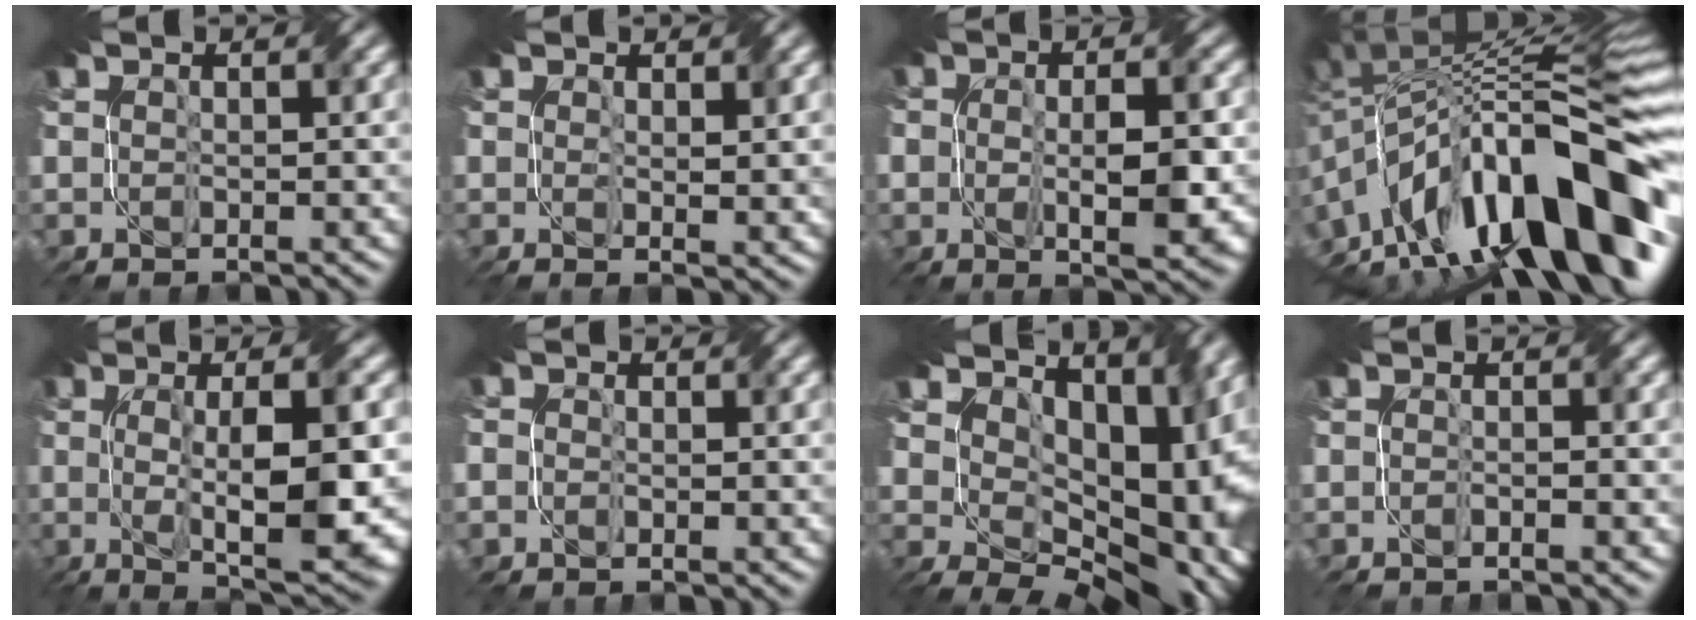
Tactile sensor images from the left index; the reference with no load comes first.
{"total": 2.3, "force": [0.7, 1.0, 2.0], "torque": [-0.037, -0.010, 0.011]}
{"total": 6.0, "force": [-1.0, 2.6, 5.3], "torque": [-0.091, -0.013, -0.010]}
{"total": 16.4, "force": [-6.5, 6.8, 13.4], "torque": [-0.190, 0.033, -0.133]}
{"total": 10.5, "force": [-1.1, 3.2, 10.0], "torque": [-0.156, -0.014, -0.011]}
{"total": 1.9, "force": [-0.3, 1.8, 0.5], "torque": [-0.012, 0.001, -0.005]}
{"total": 14.4, "force": [2.6, 9.6, 10.4], "torque": [-0.146, -0.015, 0.072]}
{"total": 1.4, "force": [-1.2, 0.4, 0.7], "torque": [-0.003, -0.005, -0.020]}